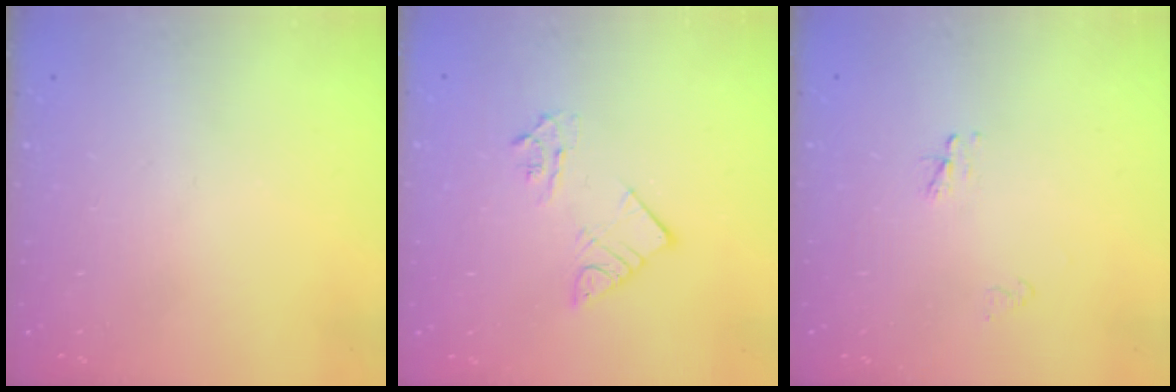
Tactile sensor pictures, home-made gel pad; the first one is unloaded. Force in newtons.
{"total": 7.6, "press": 7.5, "slide": 0.8}
{"total": 2.3, "press": 2.3, "slide": 0.3}